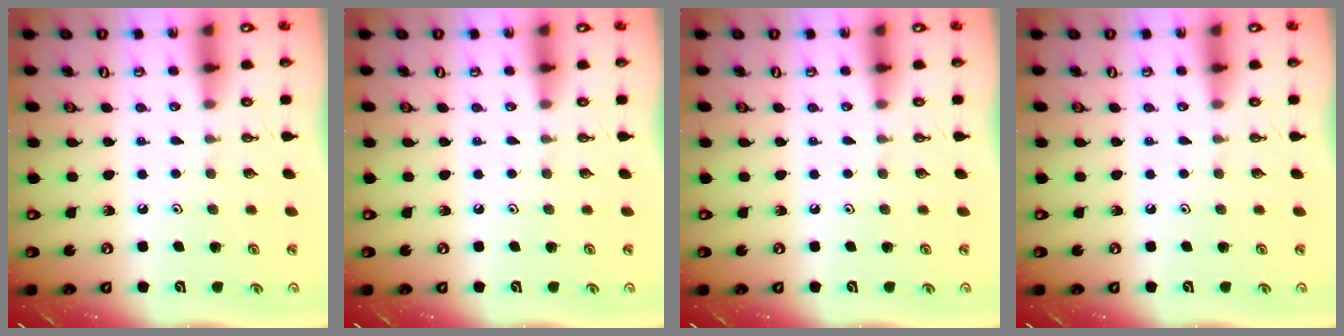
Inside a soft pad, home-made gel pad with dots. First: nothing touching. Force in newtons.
{"total": 0.0}
{"total": 0.0}
{"total": 0.0}